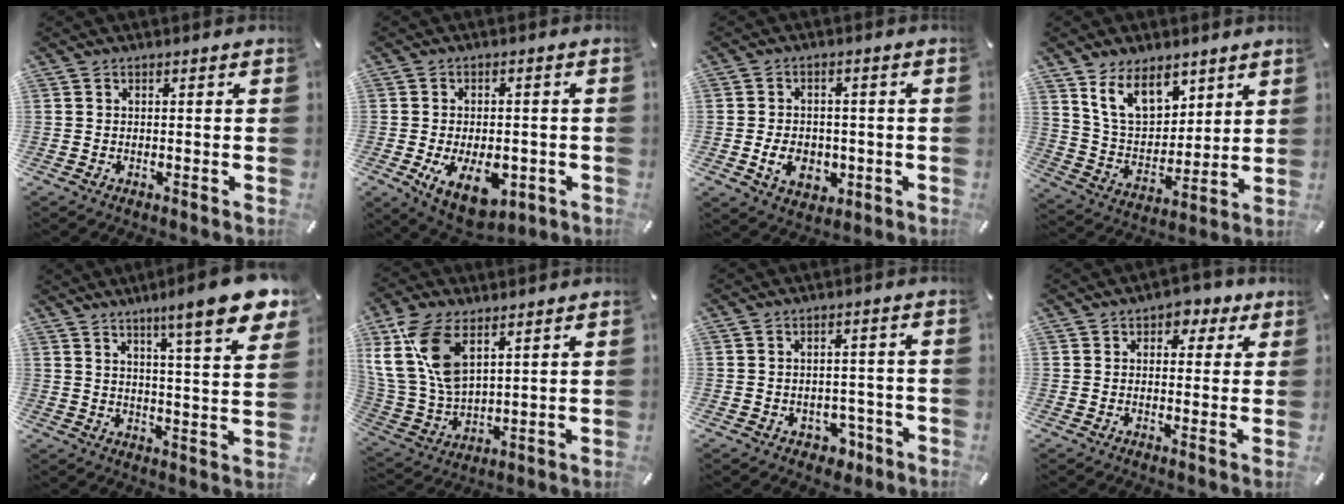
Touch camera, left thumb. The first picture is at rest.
{"total": 12.0, "force": [-3.8, 7.0, 8.9], "torque": [-0.148, -0.004, -0.061]}
{"total": 7.7, "force": [-1.7, 6.0, 4.5], "torque": [-0.089, 0.001, -0.033]}
{"total": 13.1, "force": [8.3, 8.2, 6.0], "torque": [-0.119, -0.035, 0.160]}
{"total": 13.1, "force": [9.2, 1.3, 9.2], "torque": [-0.142, -0.057, 0.146]}
{"total": 15.7, "force": [7.6, 9.4, 10.1], "torque": [-0.262, -0.030, 0.136]}
{"total": 4.6, "force": [-1.7, 3.8, 1.9], "torque": [-0.013, 0.008, -0.030]}
{"total": 4.5, "force": [2.0, 3.3, 2.3], "torque": [-0.014, -0.004, 0.025]}